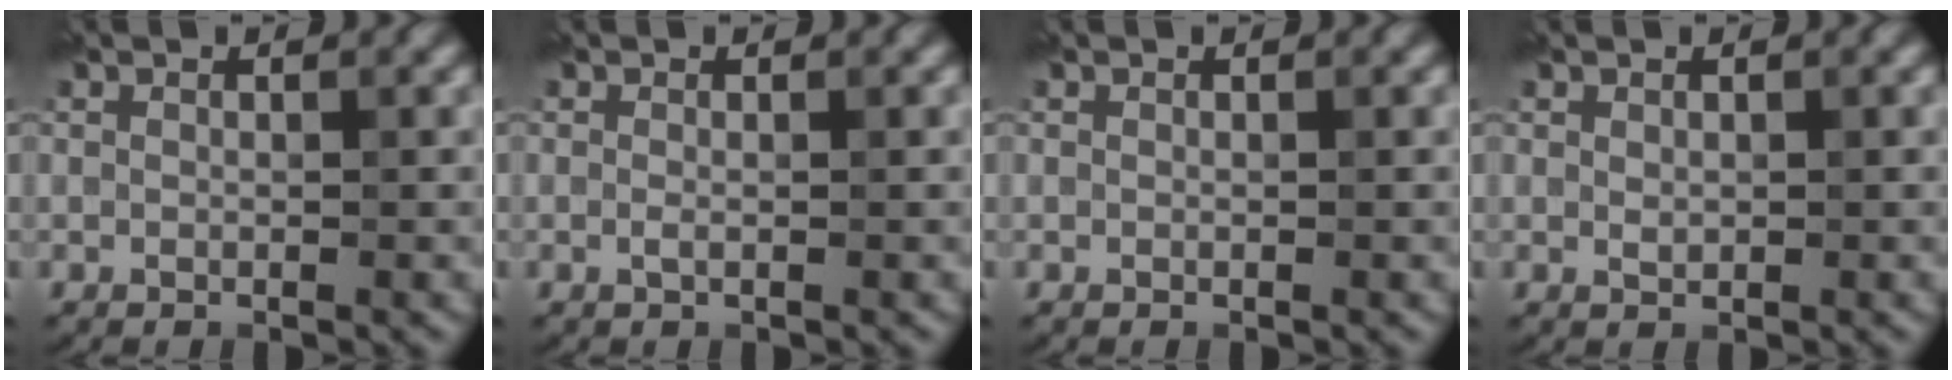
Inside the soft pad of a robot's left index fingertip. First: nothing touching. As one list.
[{"total": 0.5, "force": [-0.1, 0.2, 0.5], "torque": [-0.013, 0.000, -0.003]}, {"total": 0.0}, {"total": 0.7, "force": [0.3, 0.5, 0.5], "torque": [-0.008, -0.001, 0.005]}]